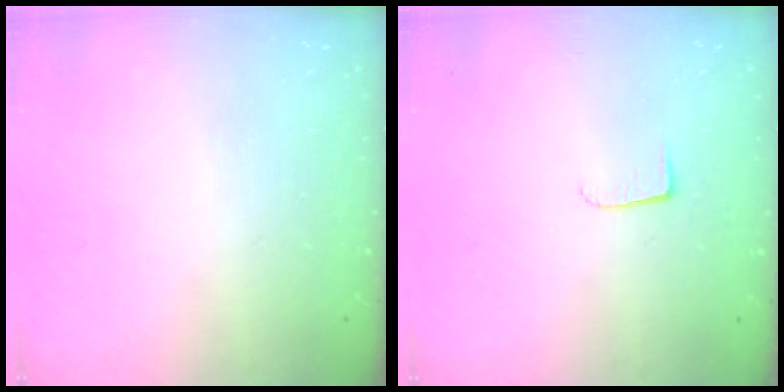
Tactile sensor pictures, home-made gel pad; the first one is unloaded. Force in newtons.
{"total": 5.0, "press": 4.9, "slide": 0.6}